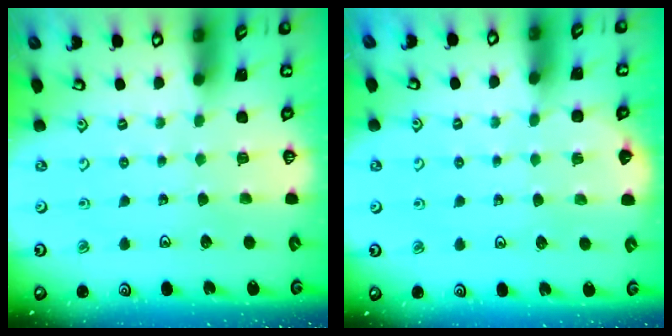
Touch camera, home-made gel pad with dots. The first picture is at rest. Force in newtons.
{"total": 2.1, "press": 2.1, "slide": 0.2}